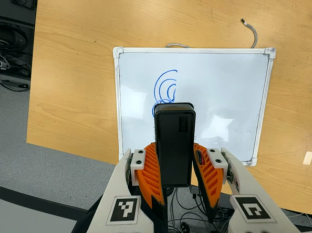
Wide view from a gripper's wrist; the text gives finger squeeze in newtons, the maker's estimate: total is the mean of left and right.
{"total": 6.1, "left": 5.5, "right": 6.7}